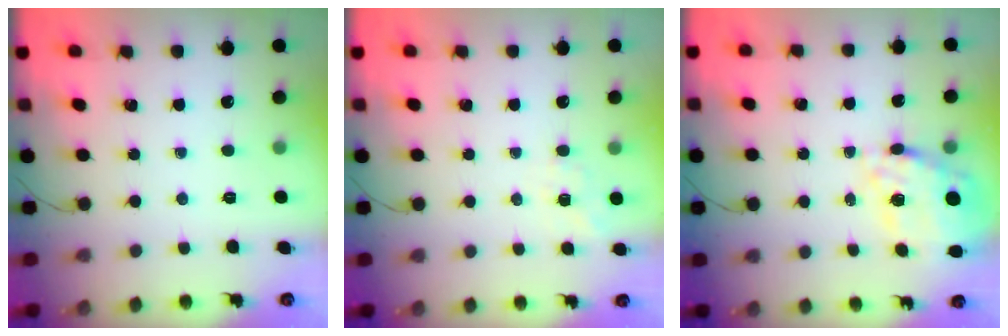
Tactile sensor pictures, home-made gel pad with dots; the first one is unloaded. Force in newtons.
{"total": 3.3, "press": 2.6, "slide": 1.9}
{"total": 19.1, "press": 18.8, "slide": 3.8}